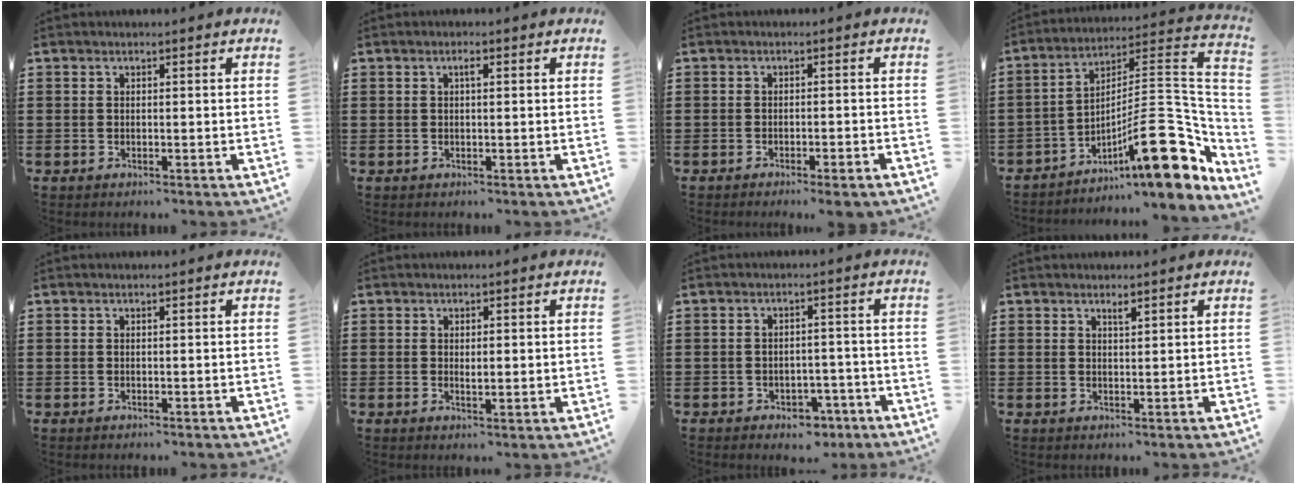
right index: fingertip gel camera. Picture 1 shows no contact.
{"total": 1.2, "force": [0.3, 0.3, 1.1], "torque": [-0.022, 0.003, 0.004]}
{"total": 1.7, "force": [-1.4, -0.1, 0.8], "torque": [-0.015, 0.000, -0.027]}
{"total": 19.2, "force": [-8.2, 5.7, 16.4], "torque": [-0.234, 0.012, -0.132]}
{"total": 0.0}
{"total": 1.2, "force": [0.3, 0.4, 1.1], "torque": [-0.021, 0.004, 0.004]}
{"total": 3.1, "force": [-2.5, 1.6, 0.9], "torque": [-0.019, 0.005, -0.050]}
{"total": 1.2, "force": [0.9, 0.2, 0.7], "torque": [-0.016, 0.000, 0.016]}